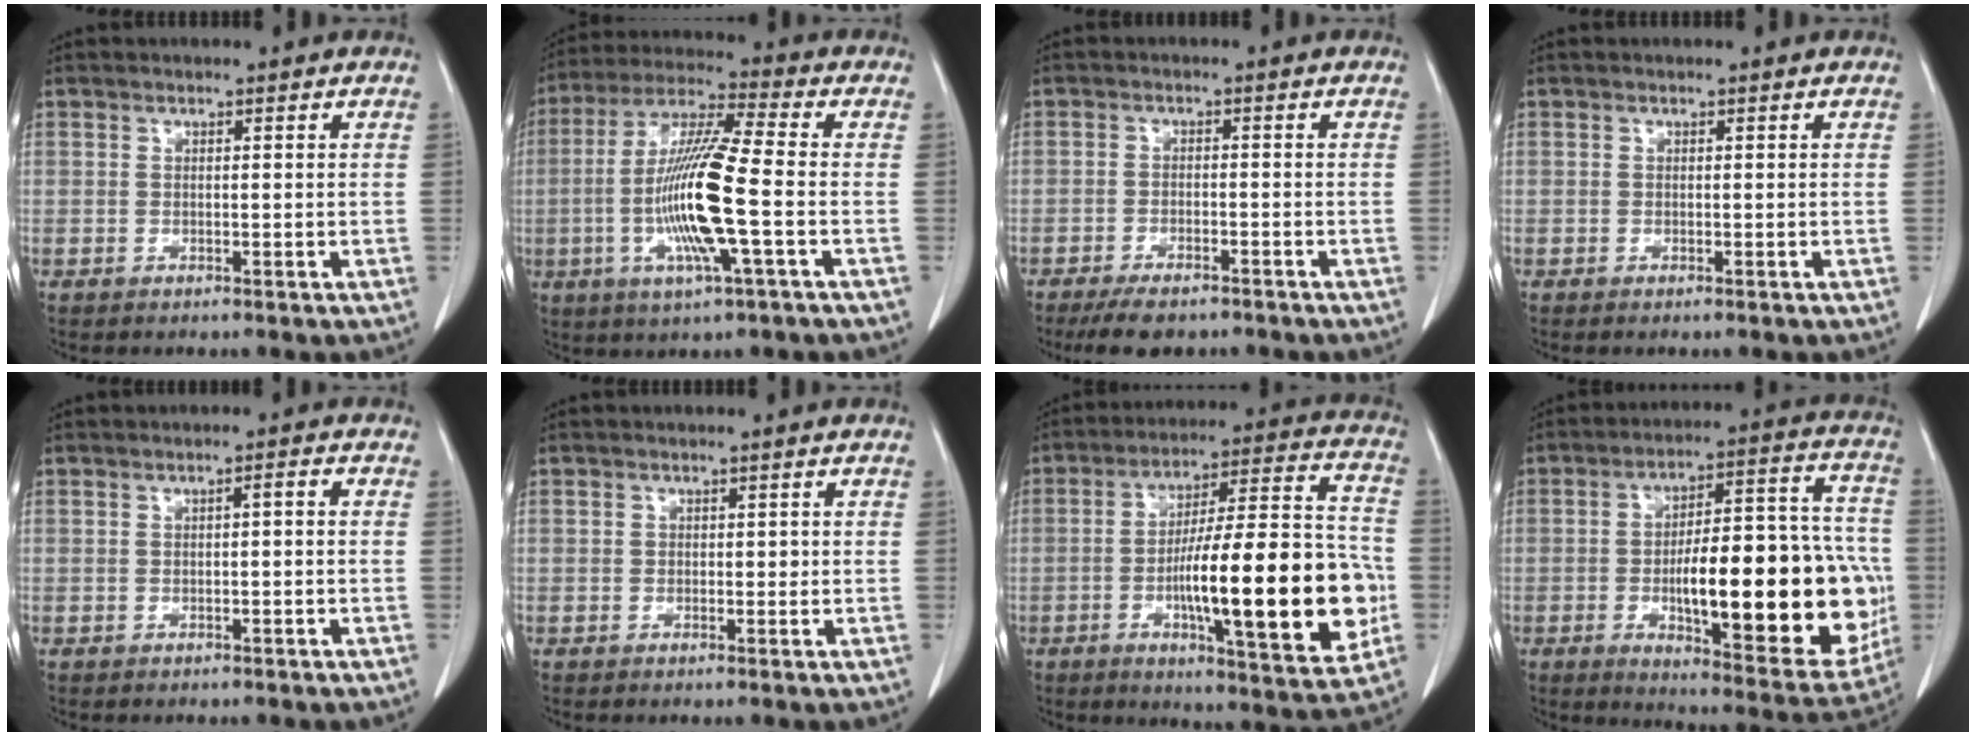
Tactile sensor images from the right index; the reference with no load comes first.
{"total": 14.7, "force": [-2.9, 0.6, 14.4], "torque": [-0.292, -0.009, -0.061]}
{"total": 6.4, "force": [-5.2, 2.0, 3.1], "torque": [-0.048, -0.008, -0.081]}
{"total": 0.0}
{"total": 1.2, "force": [-0.1, 0.2, 1.2], "torque": [-0.017, 0.004, 0.000]}
{"total": 1.1, "force": [0.0, 0.8, 0.8], "torque": [-0.010, 0.004, 0.000]}
{"total": 23.4, "force": [-4.9, 3.7, 22.6], "torque": [-0.314, 0.012, -0.068]}
{"total": 26.6, "force": [-4.4, 7.5, 25.2], "torque": [-0.304, 0.020, -0.047]}